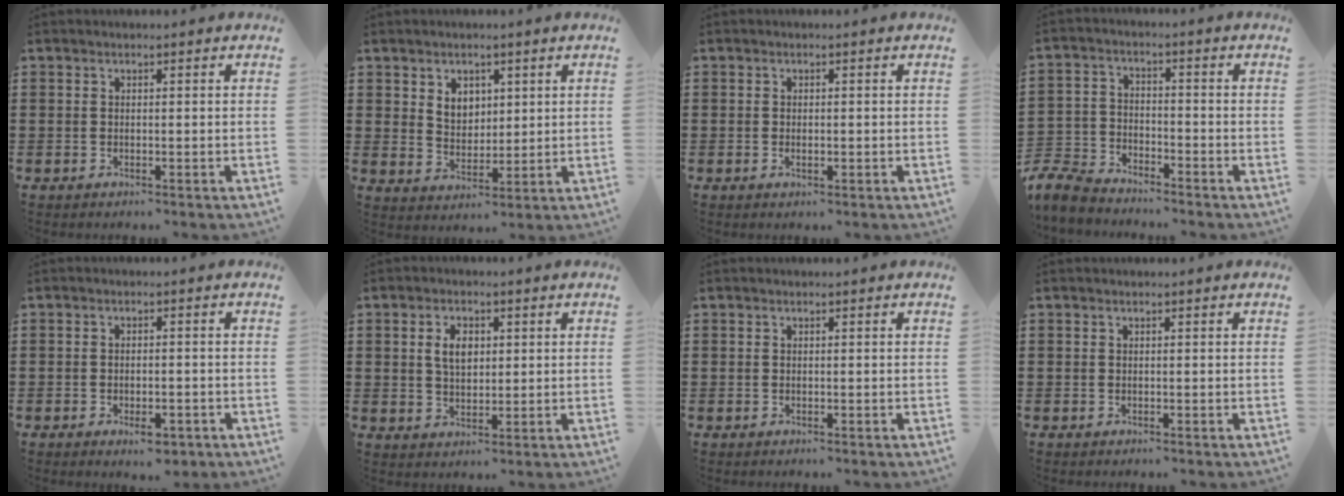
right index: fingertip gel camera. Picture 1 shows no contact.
{"total": 4.1, "force": [2.1, 3.2, 1.4], "torque": [-0.032, 0.008, 0.037]}
{"total": 0.9, "force": [-0.2, 0.2, 0.8], "torque": [-0.018, -0.006, -0.002]}
{"total": 5.6, "force": [-5.4, 1.2, 1.0], "torque": [-0.043, 0.000, -0.114]}
{"total": 2.9, "force": [-1.9, 1.1, 2.0], "torque": [-0.033, 0.003, -0.035]}
{"total": 4.2, "force": [1.0, 2.6, 3.2], "torque": [-0.061, 0.010, 0.013]}
{"total": 0.0}
{"total": 0.0}